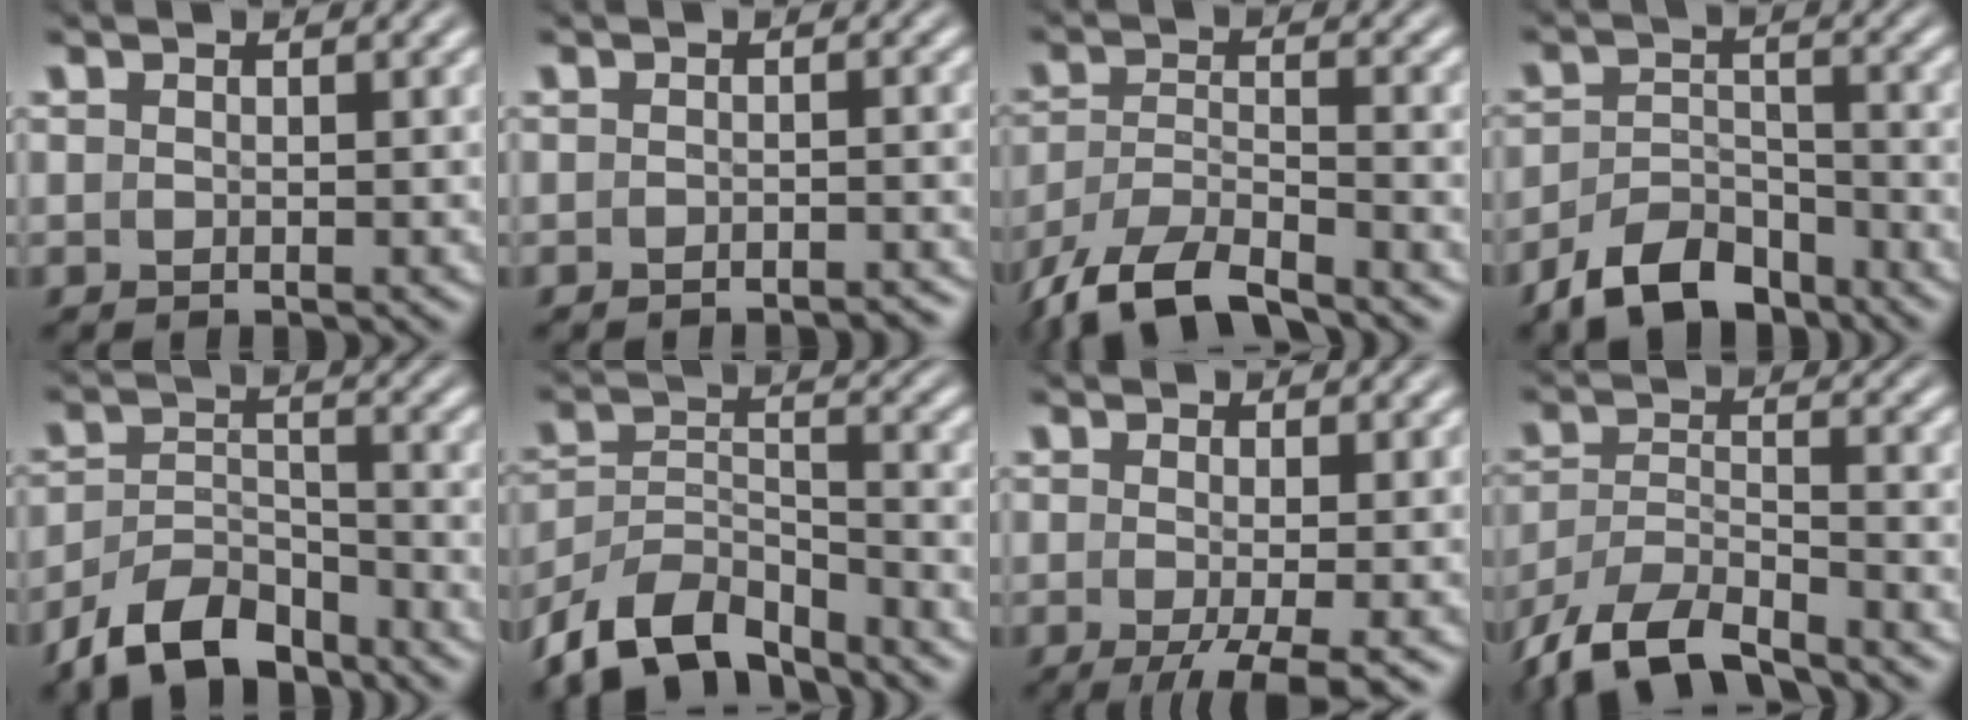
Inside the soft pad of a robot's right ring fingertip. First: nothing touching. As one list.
[{"total": 2.4, "force": [-2.4, 0.1, 0.3], "torque": [-0.006, -0.008, -0.033]}, {"total": 7.8, "force": [-5.3, 4.4, 3.8], "torque": [-0.091, -0.033, -0.074]}, {"total": 6.8, "force": [-5.5, 3.1, 2.5], "torque": [-0.041, -0.023, -0.083]}, {"total": 7.6, "force": [-5.9, 3.7, 2.9], "torque": [-0.053, -0.026, -0.088]}, {"total": 8.1, "force": [-5.7, 4.5, 3.8], "torque": [-0.079, -0.034, -0.084]}, {"total": 5.9, "force": [-3.7, 1.6, 4.4], "torque": [-0.068, -0.031, -0.038]}, {"total": 8.6, "force": [-5.8, 5.1, 3.7], "torque": [-0.094, -0.036, -0.085]}]